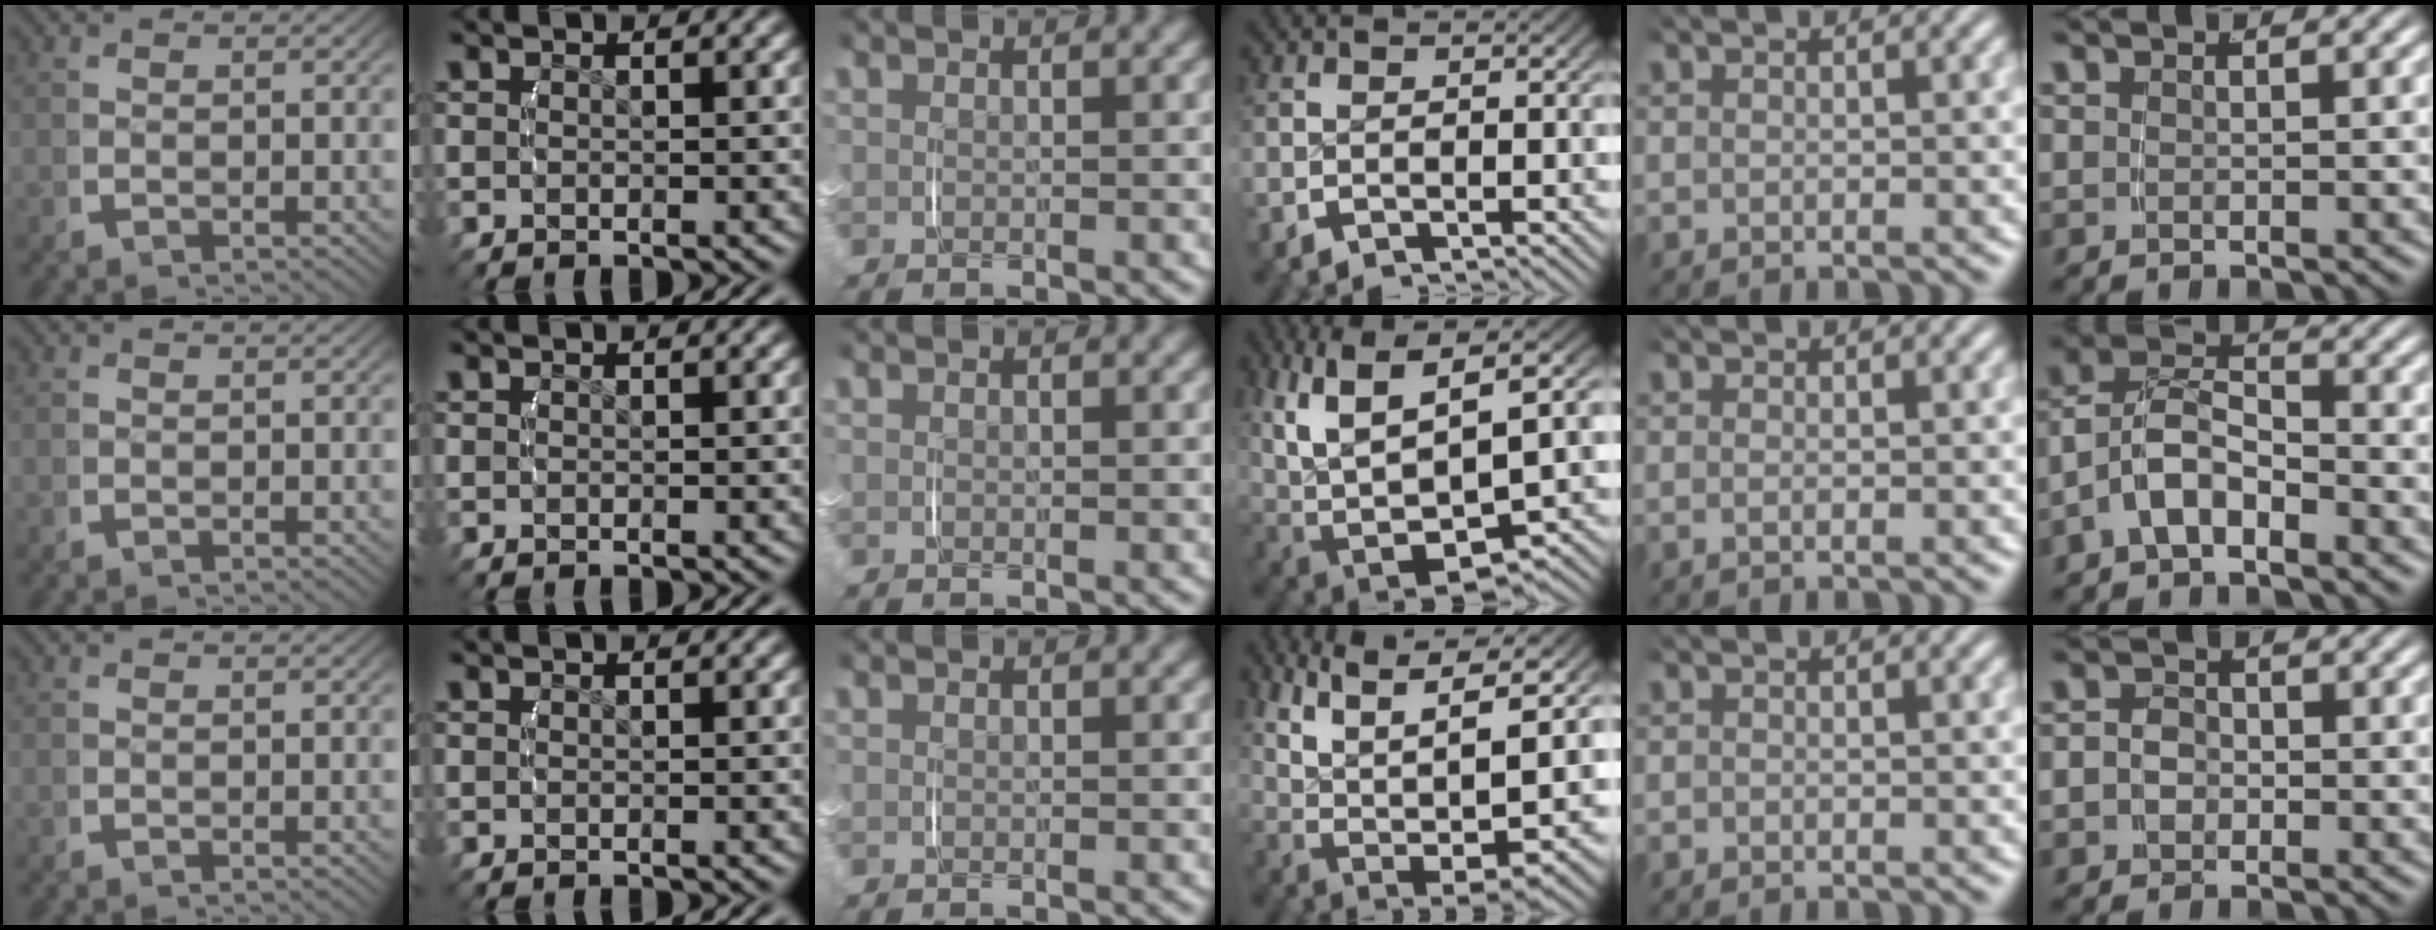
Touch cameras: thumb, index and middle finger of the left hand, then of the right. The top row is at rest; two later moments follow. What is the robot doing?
{"motion": "lift_and_place", "object": "backpack"}